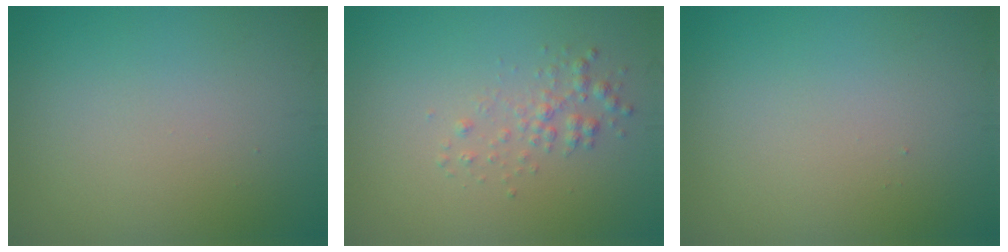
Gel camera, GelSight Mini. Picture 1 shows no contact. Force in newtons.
{"total": 1.6, "press": 1.6, "slide": 0.0}
{"total": 0.0}